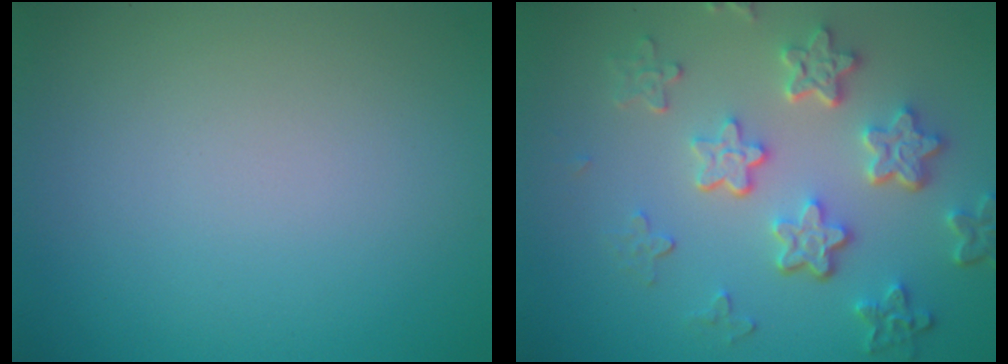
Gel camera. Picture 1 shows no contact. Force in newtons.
{"total": 5.7, "press": 4.3, "slide": 3.7}